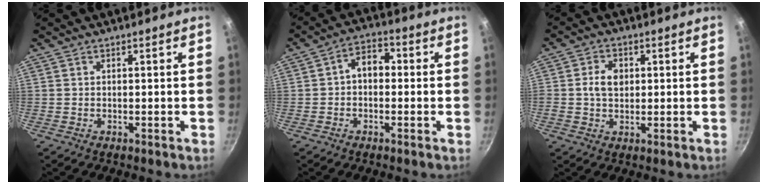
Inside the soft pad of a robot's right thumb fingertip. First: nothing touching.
{"total": 5.6, "force": [-0.1, 3.9, 3.9], "torque": [-0.038, 0.018, -0.014]}
{"total": 5.1, "force": [0.6, 3.7, 3.4], "torque": [-0.045, 0.004, 0.005]}